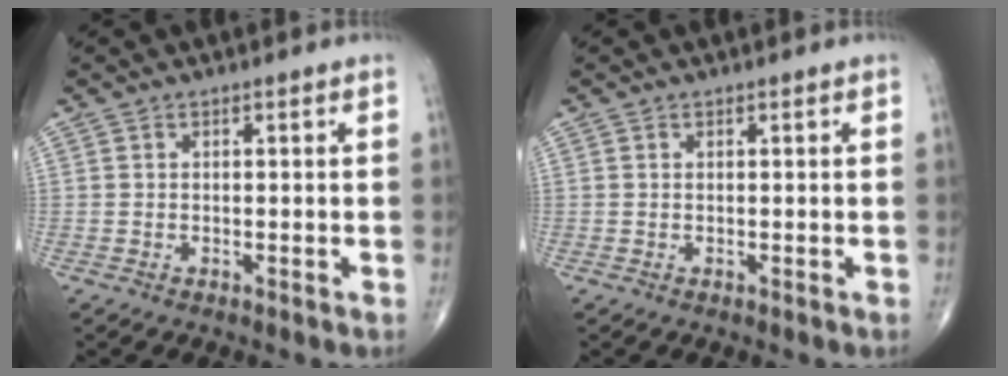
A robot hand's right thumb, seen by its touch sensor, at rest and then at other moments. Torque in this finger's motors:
{"motor_torque": [0.07, -0.03, -0.23, 0.08, -0.01]}